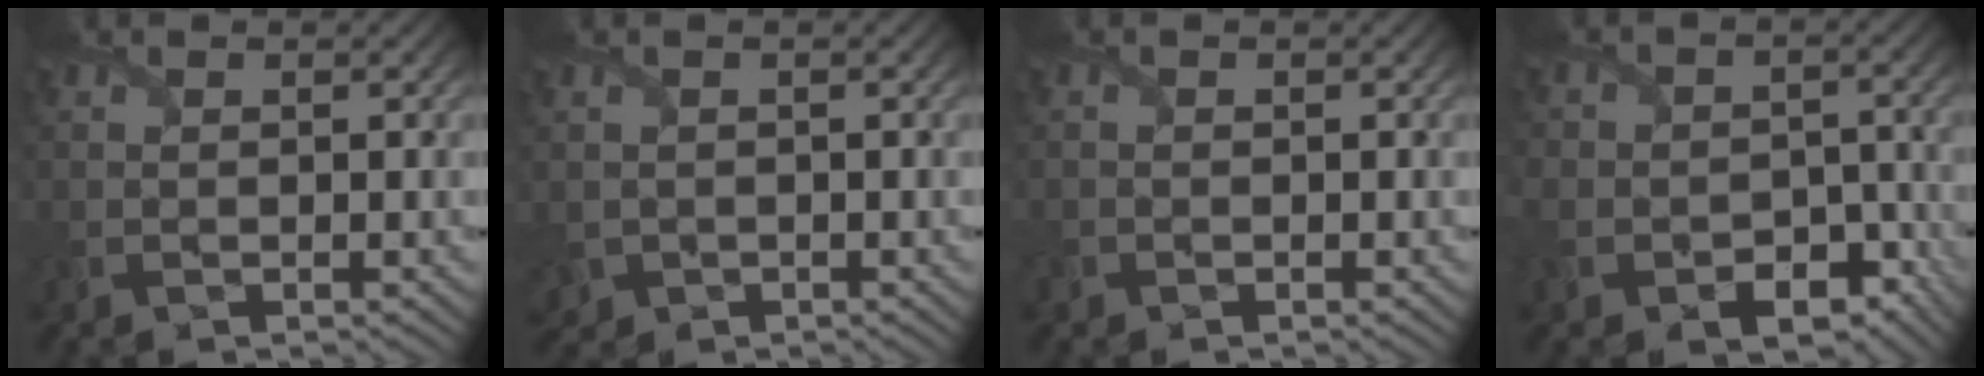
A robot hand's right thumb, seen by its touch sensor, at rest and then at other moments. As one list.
[{"total": 1.9, "force": [-0.5, 1.8, 0.5], "torque": [-0.023, -0.014, -0.013]}, {"total": 0.6, "force": [-0.4, 0.5, -0.2], "torque": [0.007, -0.005, -0.007]}, {"total": 12.1, "force": [-6.0, 9.5, 4.4], "torque": [-0.100, -0.051, -0.094]}]